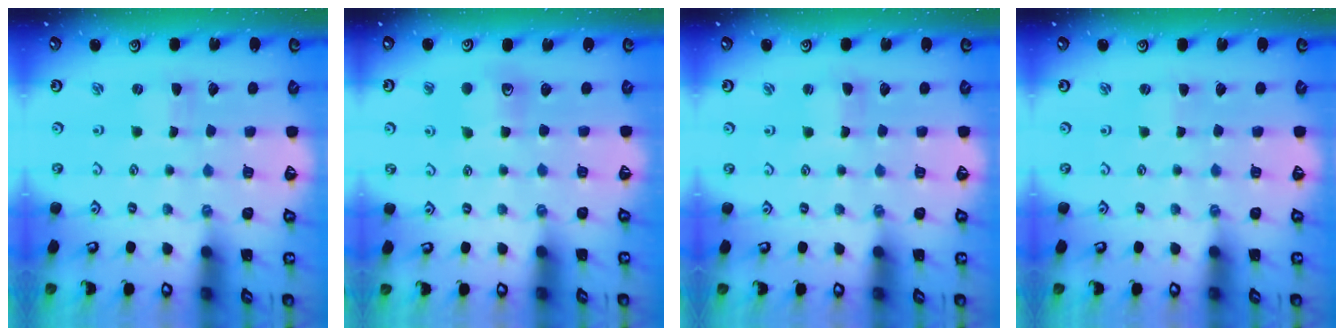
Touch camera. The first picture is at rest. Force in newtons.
{"total": 7.3, "press": 7.3, "slide": 0.5}
{"total": 1.2, "press": 1.1, "slide": 0.3}
{"total": 1.1, "press": 1.1, "slide": 0.3}